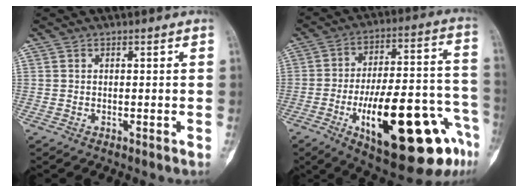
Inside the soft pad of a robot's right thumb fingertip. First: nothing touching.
{"total": 27.1, "force": [-11.3, 8.9, 23.0], "torque": [-0.308, 0.052, -0.153]}